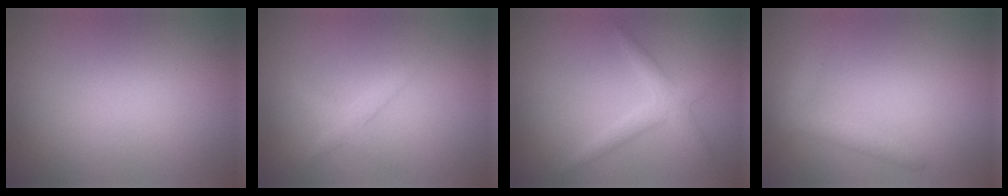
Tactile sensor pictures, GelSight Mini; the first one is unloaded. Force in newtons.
{"total": 1.6, "press": 1.6, "slide": 0.1}
{"total": 2.2, "press": 2.2, "slide": 0.1}
{"total": 2.6, "press": 2.6, "slide": 0.0}